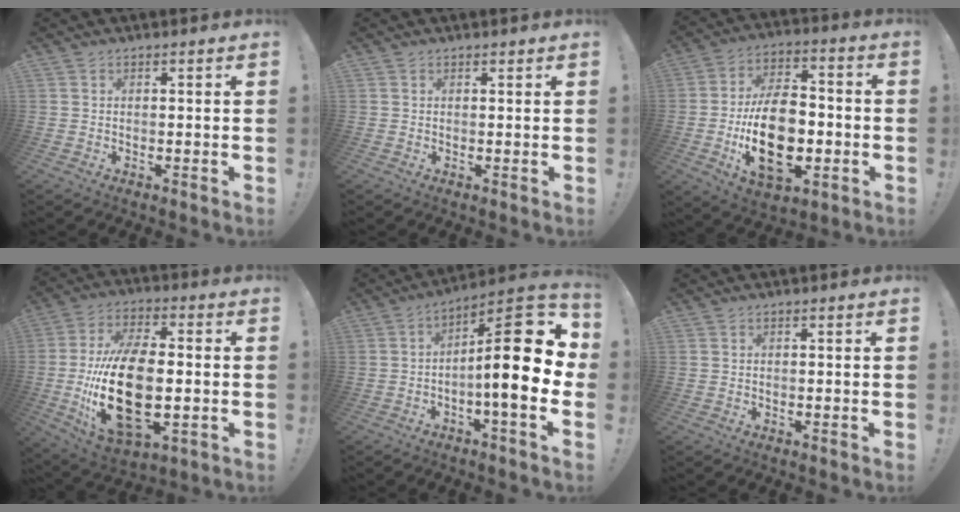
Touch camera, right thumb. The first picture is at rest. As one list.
[{"total": 0.6, "force": [0.5, 0.4, -0.1], "torque": [0.006, -0.001, 0.008]}, {"total": 21.5, "force": [-4.5, 13.2, 16.4], "torque": [-0.275, 0.017, -0.068]}, {"total": 23.9, "force": [-2.7, 12.7, 20.0], "torque": [-0.395, 0.002, -0.043]}, {"total": 19.8, "force": [0.3, 5.3, 19.1], "torque": [-0.291, 0.000, 0.004]}, {"total": 0.0}]